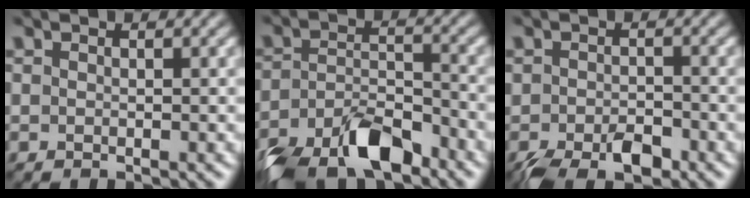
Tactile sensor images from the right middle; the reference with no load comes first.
{"total": 7.8, "force": [-5.8, 3.0, 4.1], "torque": [-0.075, -0.007, -0.109]}
{"total": 4.4, "force": [-3.0, 2.0, 2.5], "torque": [-0.046, -0.006, -0.052]}